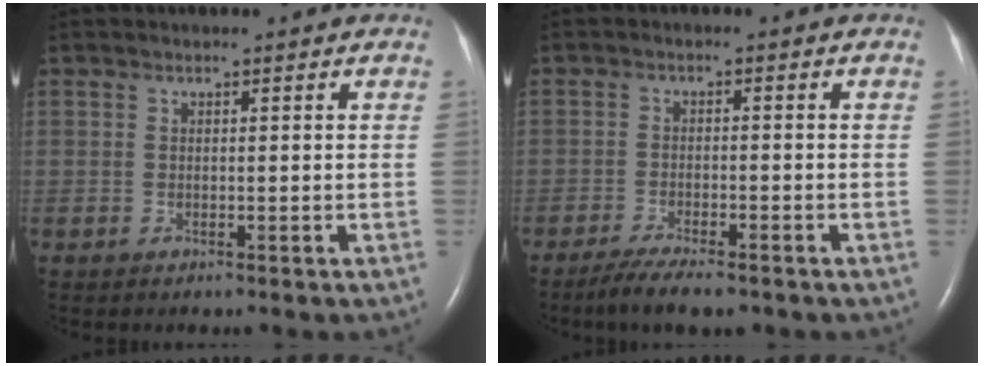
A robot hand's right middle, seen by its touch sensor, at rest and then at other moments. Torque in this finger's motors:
{"motor_torque": [0.01, -0.01, -0.04, 0.02]}